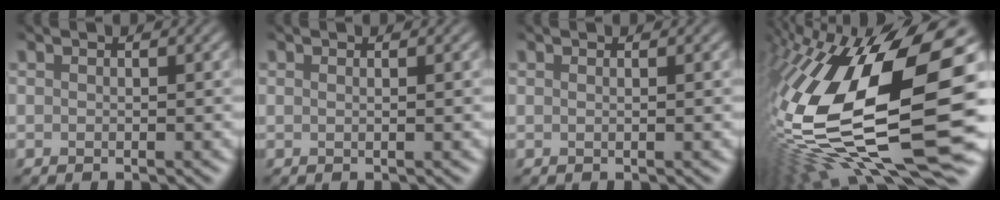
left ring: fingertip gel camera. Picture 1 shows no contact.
{"total": 0.8, "force": [0.3, 0.3, 0.7], "torque": [-0.006, -0.001, -0.002]}
{"total": 0.8, "force": [0.3, 0.3, 0.7], "torque": [-0.004, -0.001, -0.002]}
{"total": 18.2, "force": [-0.3, 6.5, 17.0], "torque": [-0.325, -0.010, -0.008]}